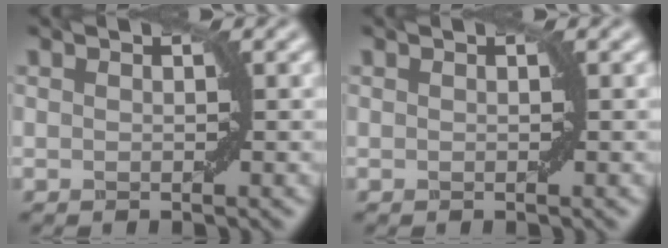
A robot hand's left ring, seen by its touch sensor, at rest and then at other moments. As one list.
[{"total": 0.0}]